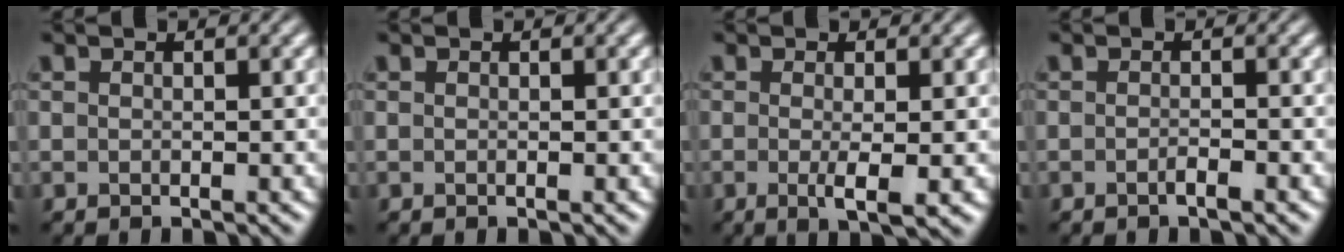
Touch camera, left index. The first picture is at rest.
{"total": 0.0}
{"total": 2.7, "force": [-0.4, 0.4, 2.6], "torque": [-0.047, -0.010, -0.005]}
{"total": 1.1, "force": [-0.6, 0.2, 0.9], "torque": [-0.014, 0.000, -0.013]}